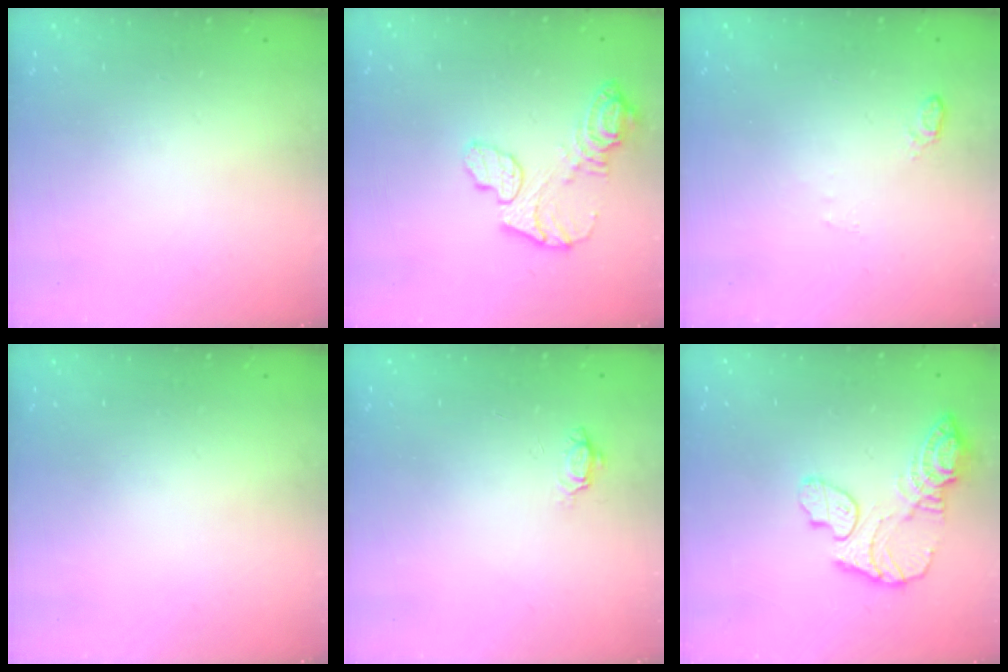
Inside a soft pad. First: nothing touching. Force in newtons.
{"total": 11.6, "press": 11.5, "slide": 1.1}
{"total": 4.3, "press": 4.2, "slide": 0.6}
{"total": 3.6, "press": 1.4, "slide": 3.3}
{"total": 3.3, "press": 3.3, "slide": 0.4}
{"total": 13.0, "press": 13.0, "slide": 1.1}